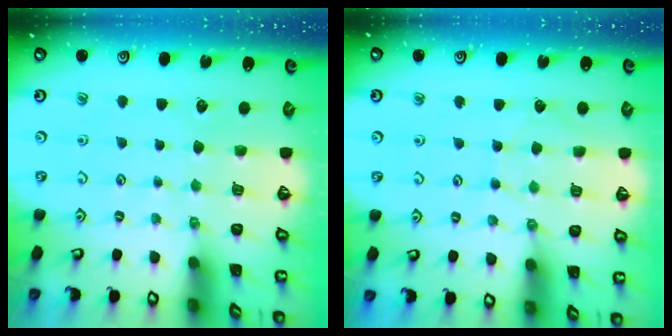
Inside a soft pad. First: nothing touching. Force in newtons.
{"total": 6.0, "press": 6.0, "slide": 0.6}